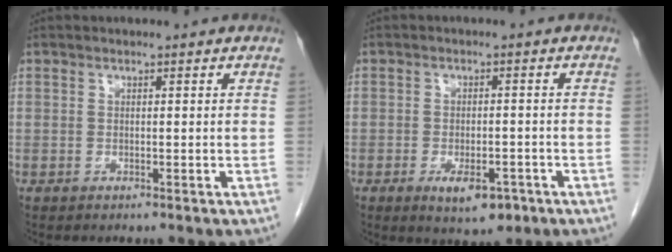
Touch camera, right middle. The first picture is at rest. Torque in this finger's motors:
{"motor_torque": [0.16, 0.12, 0.04, 0.04]}